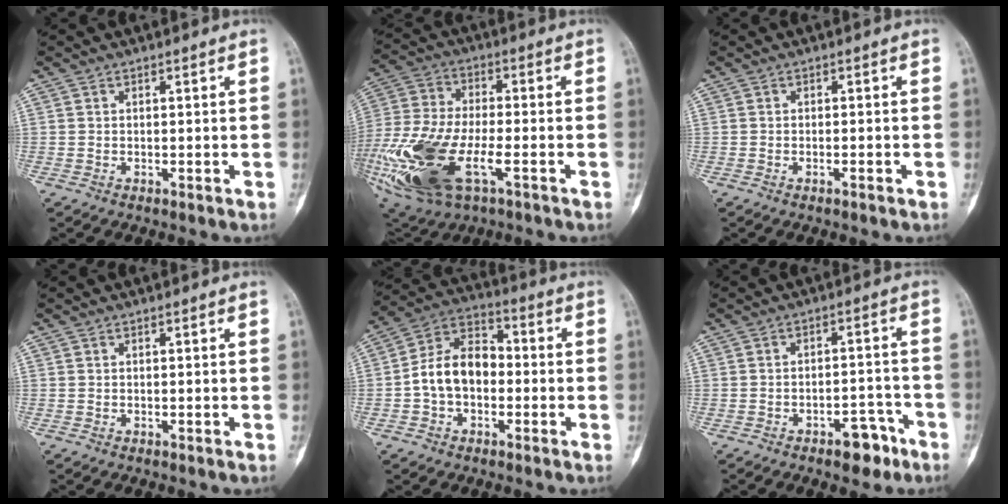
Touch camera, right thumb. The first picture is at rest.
{"total": 24.4, "force": [-8.4, 11.4, 19.9], "torque": [-0.488, -0.020, -0.148]}
{"total": 1.0, "force": [-0.6, 0.1, 0.8], "torque": [-0.020, 0.005, -0.008]}
{"total": 0.0}
{"total": 11.2, "force": [-1.4, 7.8, 7.9], "torque": [-0.128, 0.039, -0.040]}
{"total": 6.3, "force": [-4.0, 3.1, 3.7], "torque": [-0.036, 0.035, -0.051]}